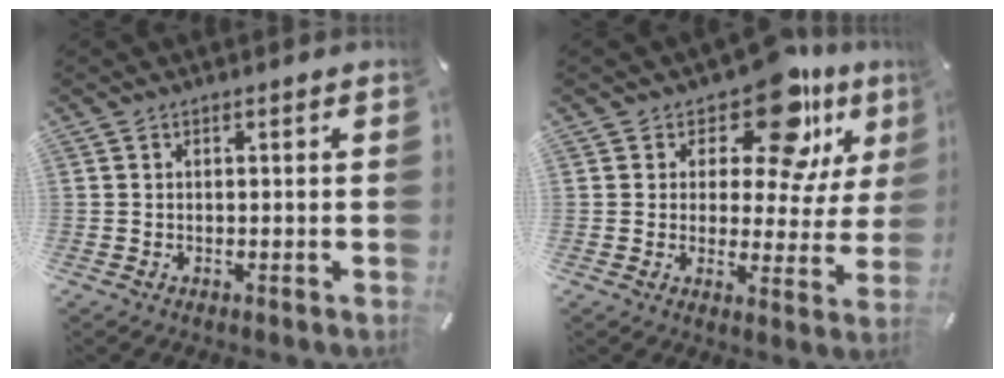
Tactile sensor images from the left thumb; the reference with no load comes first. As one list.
[{"total": 15.0, "force": [9.3, 6.9, 9.5], "torque": [-0.142, -0.059, 0.157]}]